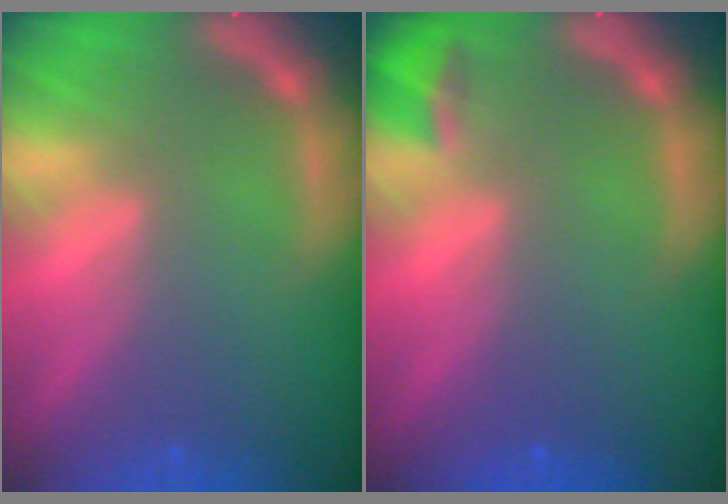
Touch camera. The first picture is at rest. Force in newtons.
{"total": 1.9}